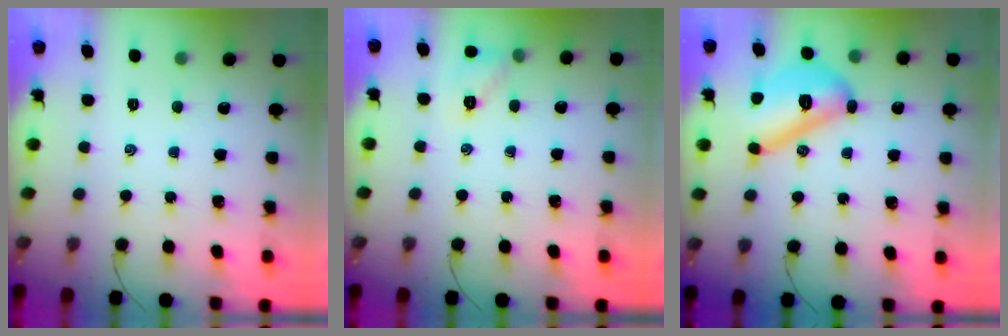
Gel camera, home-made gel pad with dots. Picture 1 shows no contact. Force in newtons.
{"total": 6.8, "press": 6.6, "slide": 1.7}
{"total": 14.1, "press": 14.1, "slide": 1.0}